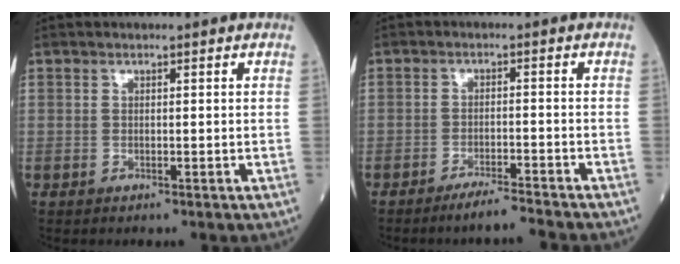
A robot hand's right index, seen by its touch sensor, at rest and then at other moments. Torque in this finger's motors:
{"motor_torque": [-0.40, -0.31, 0.04, 0.00]}